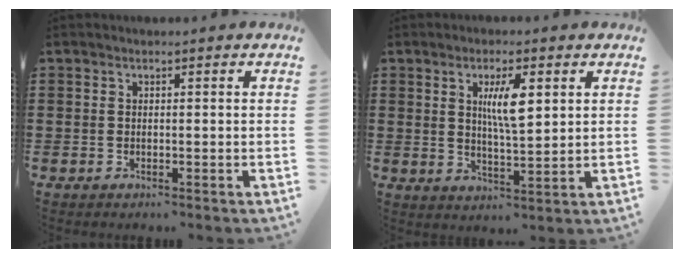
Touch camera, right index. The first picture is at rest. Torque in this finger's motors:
{"motor_torque": [0.27, -0.01, 0.36, 0.17]}